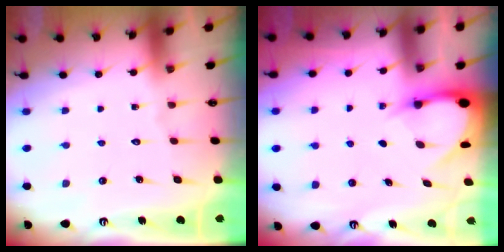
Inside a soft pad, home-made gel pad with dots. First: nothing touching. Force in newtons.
{"total": 3.8, "press": 3.8, "slide": 0.2}